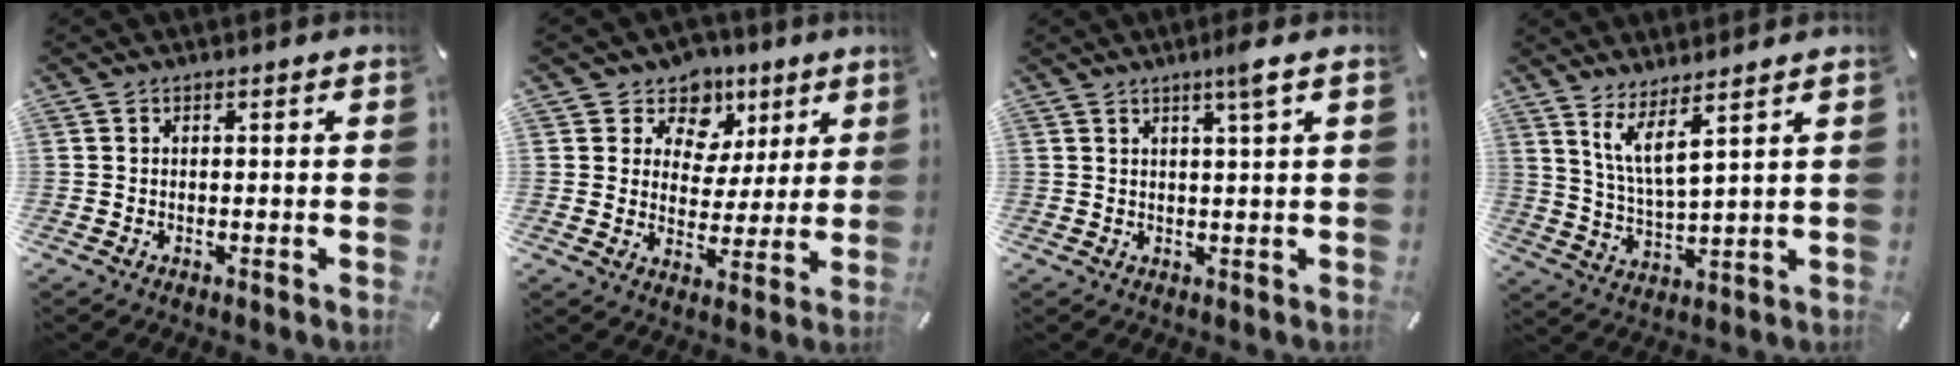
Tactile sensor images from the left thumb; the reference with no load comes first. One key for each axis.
{"total": 8.9, "fx": 4.3, "fy": 7.5, "fz": 2.1, "tx": -0.038, "ty": -0.030, "tz": 0.079}
{"total": 3.8, "fx": 2.3, "fy": -0.3, "fz": 3.0, "tx": -0.057, "ty": -0.007, "tz": 0.036}
{"total": 7.9, "fx": 5.9, "fy": 1.3, "fz": 5.2, "tx": -0.122, "ty": -0.023, "tz": 0.107}